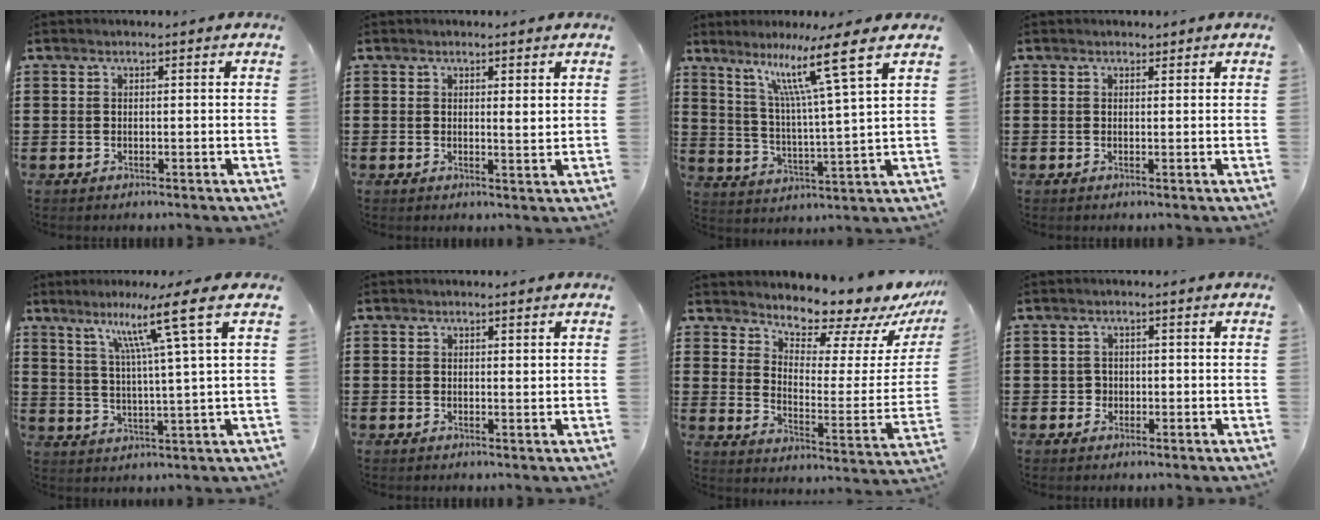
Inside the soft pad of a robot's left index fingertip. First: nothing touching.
{"total": 1.7, "force": [1.2, 0.4, 1.1], "torque": [-0.009, -0.004, 0.018]}
{"total": 11.0, "force": [7.4, -0.6, 8.1], "torque": [-0.155, -0.035, 0.111]}
{"total": 0.7, "force": [0.5, 0.5, 0.1], "torque": [-0.004, 0.004, 0.010]}
{"total": 9.9, "force": [5.5, -1.4, 8.1], "torque": [-0.147, -0.017, 0.079]}
{"total": 0.6, "force": [0.5, 0.2, 0.4], "torque": [-0.010, 0.001, 0.009]}
{"total": 8.2, "force": [7.7, 2.1, 1.8], "torque": [-0.043, -0.071, 0.132]}
{"total": 1.7, "force": [-0.2, 1.6, 0.5], "torque": [-0.015, 0.005, -0.006]}